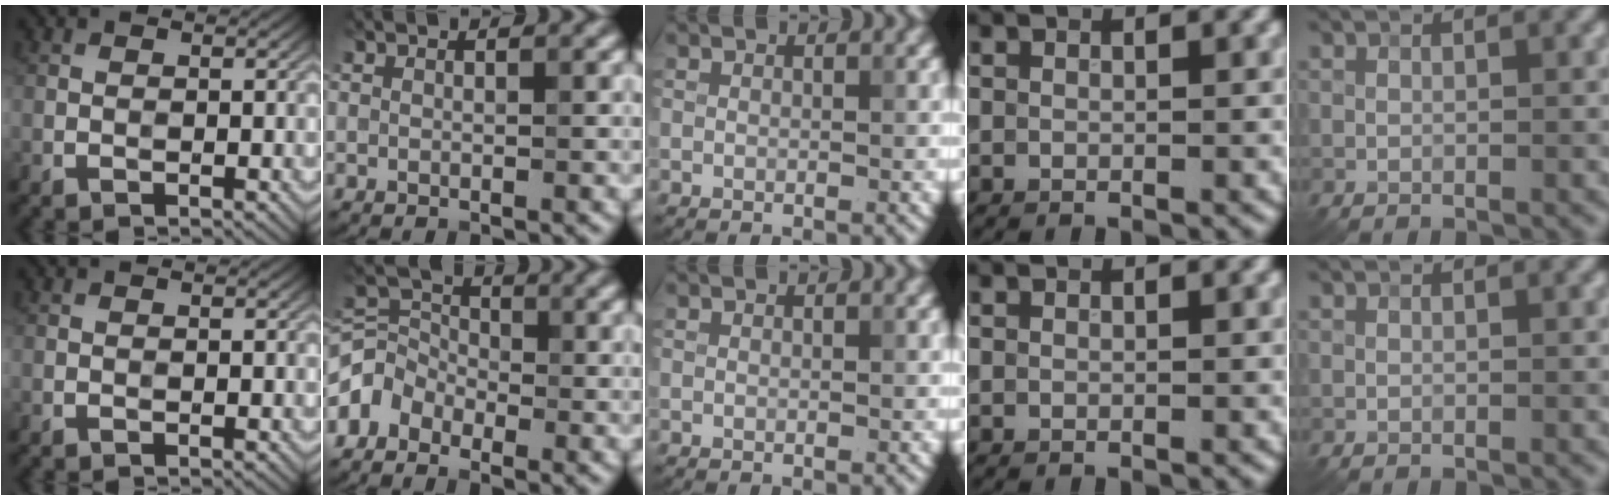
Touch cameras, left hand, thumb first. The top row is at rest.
{"index": {"total": 3.2, "force": [-2.2, 2.1, 0.9], "torque": [-0.019, 0.007, -0.060]}}